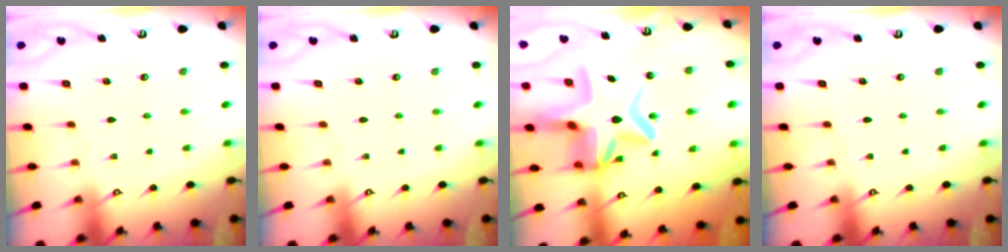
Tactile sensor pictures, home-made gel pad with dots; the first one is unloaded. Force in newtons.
{"total": 0.0}
{"total": 14.8, "press": 14.3, "slide": 3.7}
{"total": 0.0}